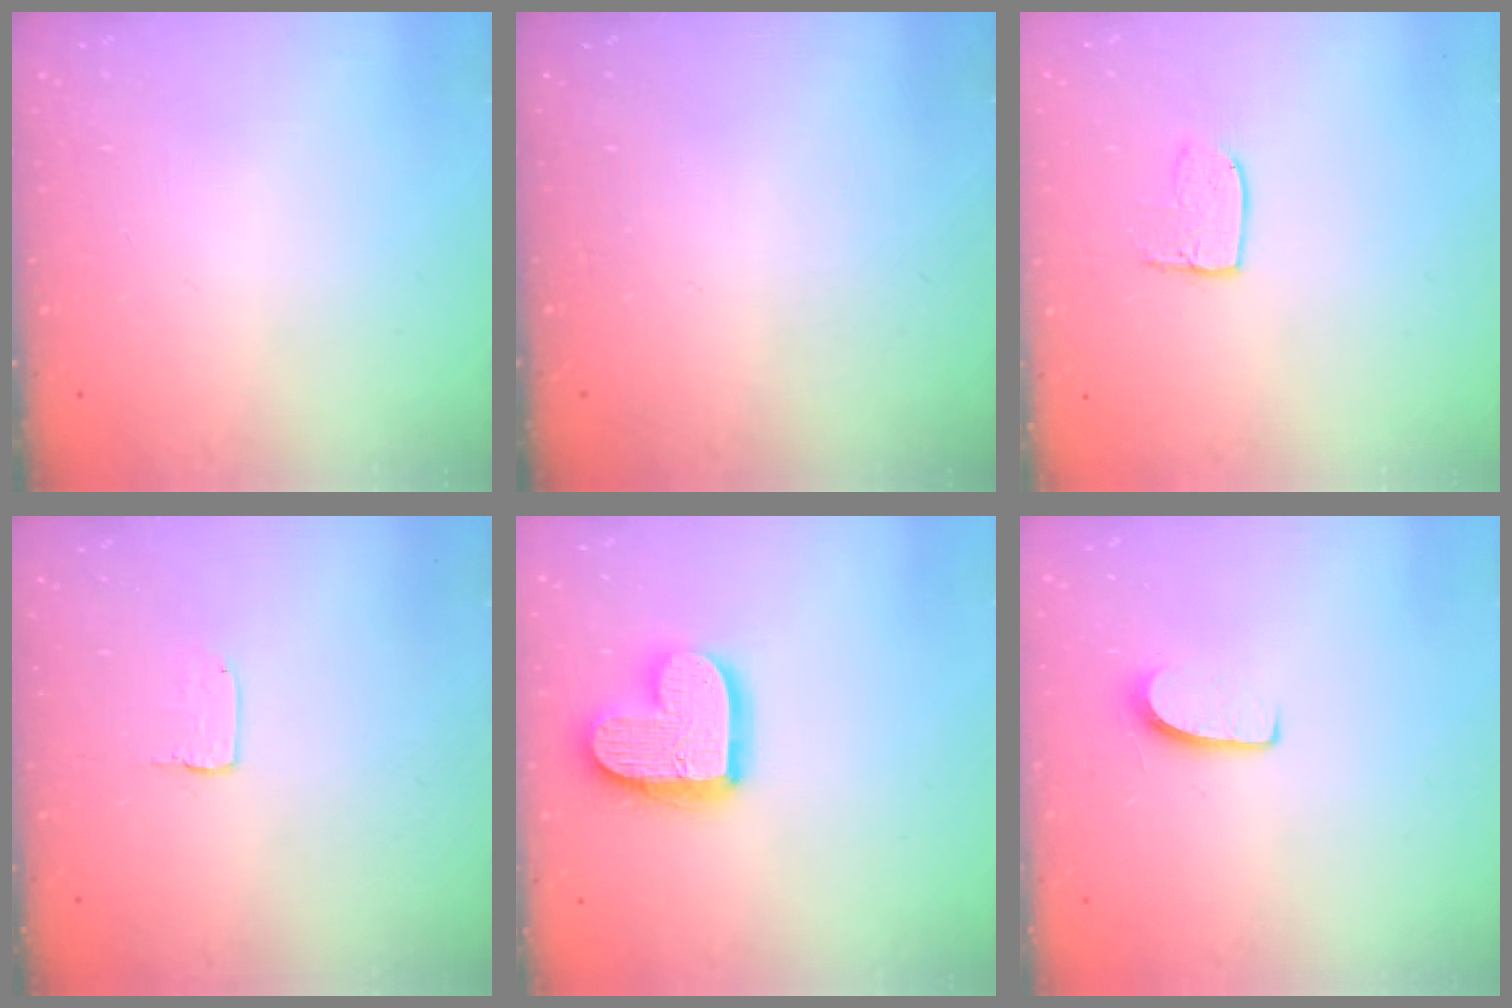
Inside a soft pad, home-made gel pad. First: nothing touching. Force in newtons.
{"total": 0.0}
{"total": 6.0, "press": 6.0, "slide": 0.3}
{"total": 2.0, "press": 2.0, "slide": 0.1}
{"total": 15.6, "press": 15.5, "slide": 1.3}
{"total": 5.9, "press": 5.9, "slide": 0.4}